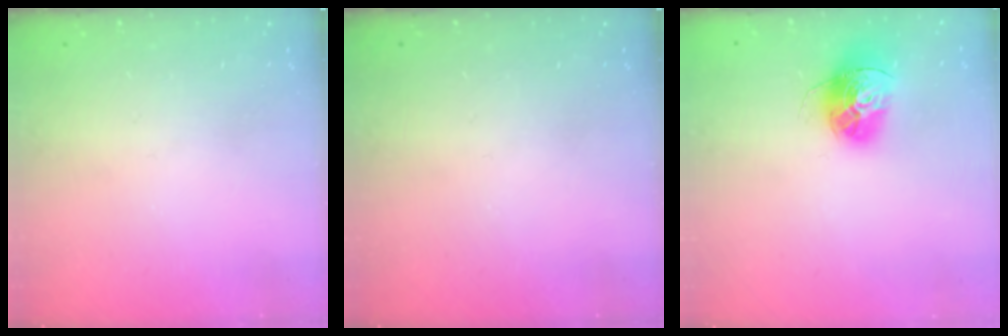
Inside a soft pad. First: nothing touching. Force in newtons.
{"total": 0.0}
{"total": 14.8, "press": 14.7, "slide": 1.4}